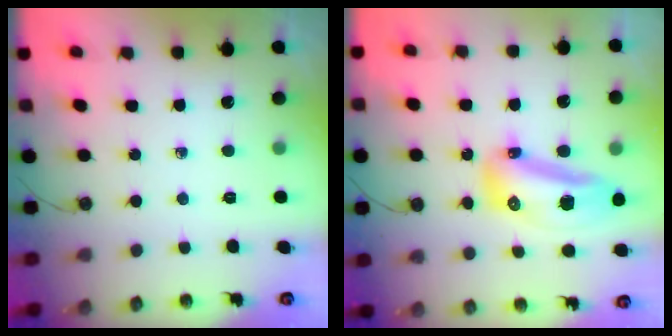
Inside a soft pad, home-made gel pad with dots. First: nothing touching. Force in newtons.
{"total": 14.7, "press": 14.6, "slide": 1.2}